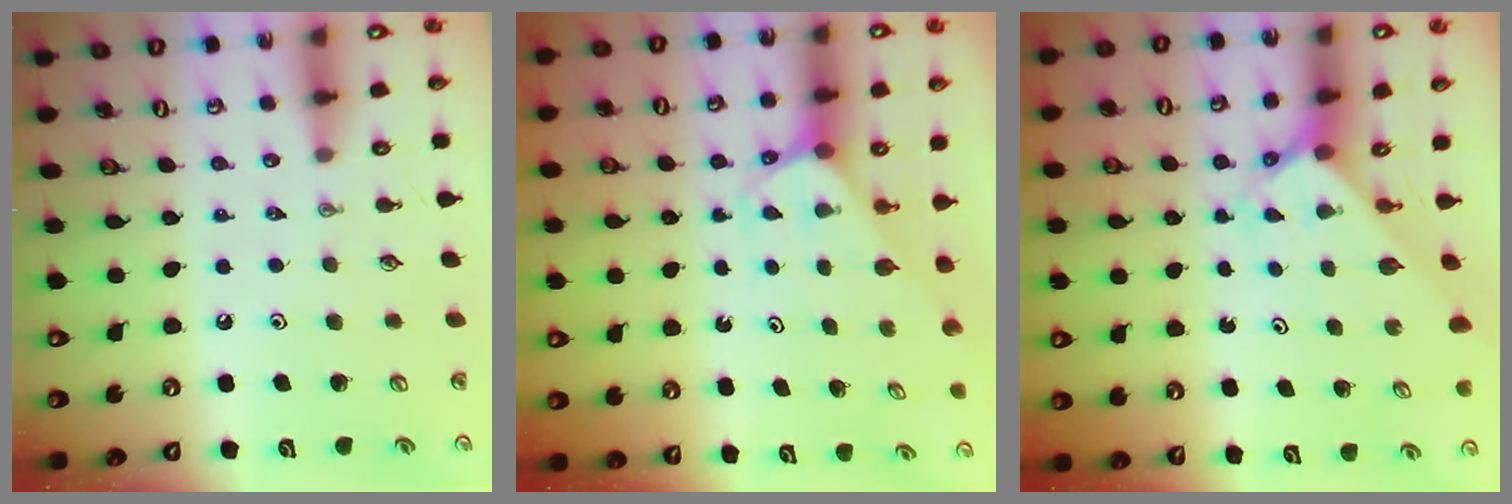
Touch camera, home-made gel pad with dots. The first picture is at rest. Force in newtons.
{"total": 2.3, "press": 2.3, "slide": 0.2}
{"total": 2.2, "press": 2.2, "slide": 0.2}